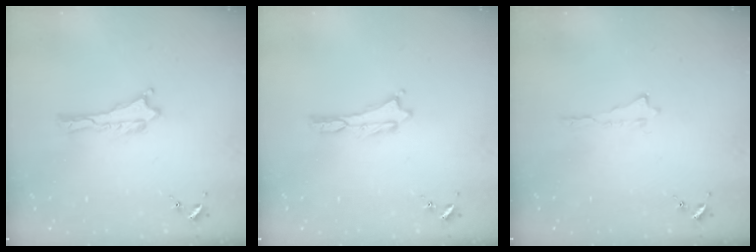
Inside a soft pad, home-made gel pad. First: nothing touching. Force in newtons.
{"total": 0.0}
{"total": 0.0}